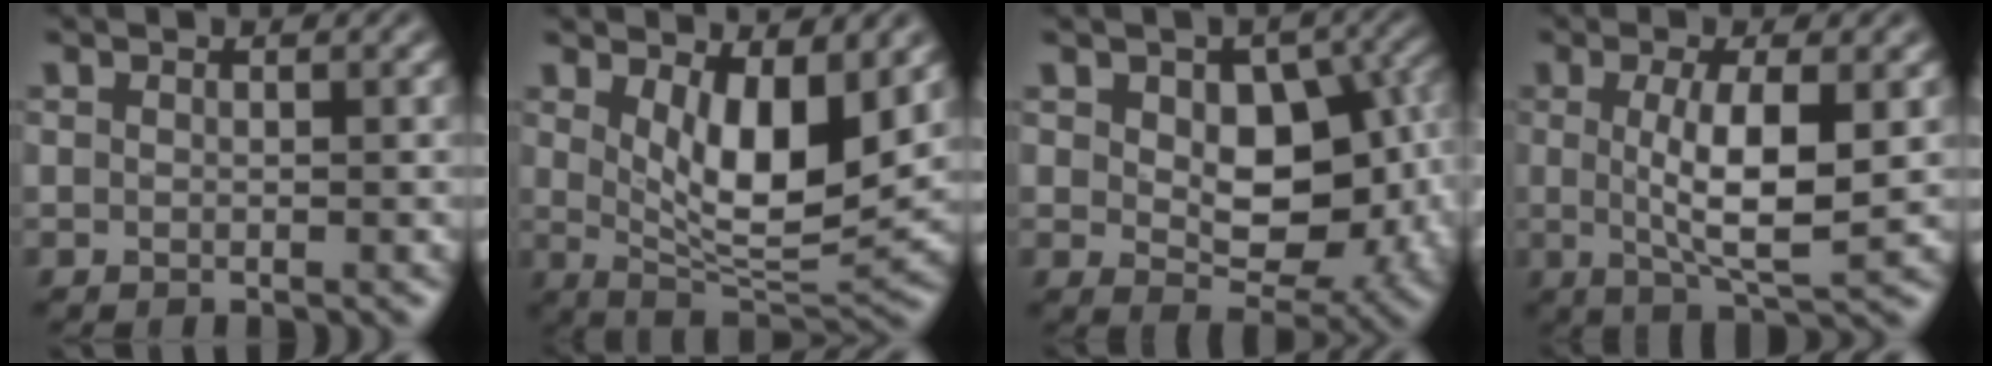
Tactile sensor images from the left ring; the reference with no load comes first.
{"total": 7.3, "force": [2.1, 2.8, 6.4], "torque": [-0.111, -0.024, 0.043]}
{"total": 9.1, "force": [0.5, 5.9, 6.9], "torque": [-0.105, -0.011, 0.017]}
{"total": 5.8, "force": [0.3, 1.4, 5.7], "torque": [-0.103, -0.007, 0.009]}